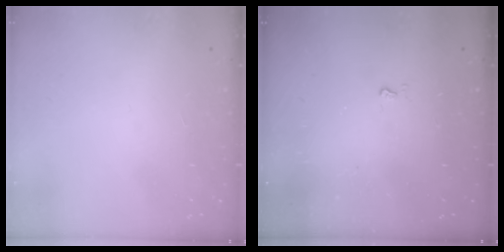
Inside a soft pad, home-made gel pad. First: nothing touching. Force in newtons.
{"total": 2.6, "press": 2.6, "slide": 0.5}